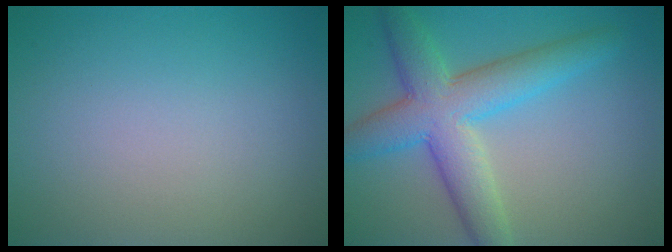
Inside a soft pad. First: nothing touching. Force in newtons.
{"total": 7.1, "press": 7.1, "slide": 0.2}